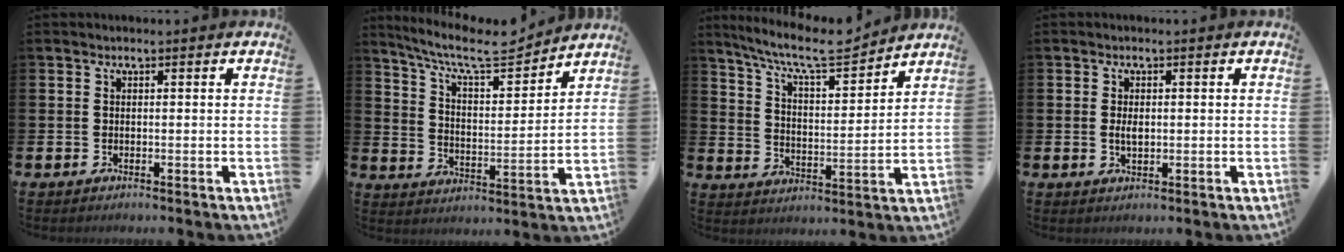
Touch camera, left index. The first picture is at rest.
{"total": 9.4, "force": [8.3, 1.9, 4.0], "torque": [-0.099, -0.050, 0.142]}
{"total": 9.2, "force": [8.3, 1.4, 3.7], "torque": [-0.093, -0.051, 0.144]}
{"total": 1.8, "force": [0.1, 1.0, 1.5], "torque": [-0.021, 0.001, -0.002]}